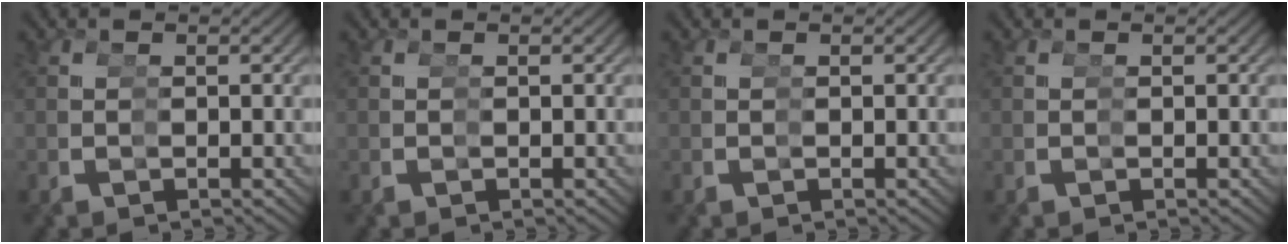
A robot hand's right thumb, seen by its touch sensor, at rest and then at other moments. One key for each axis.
{"total": 0.0}
{"total": 0.0}
{"total": 0.0}